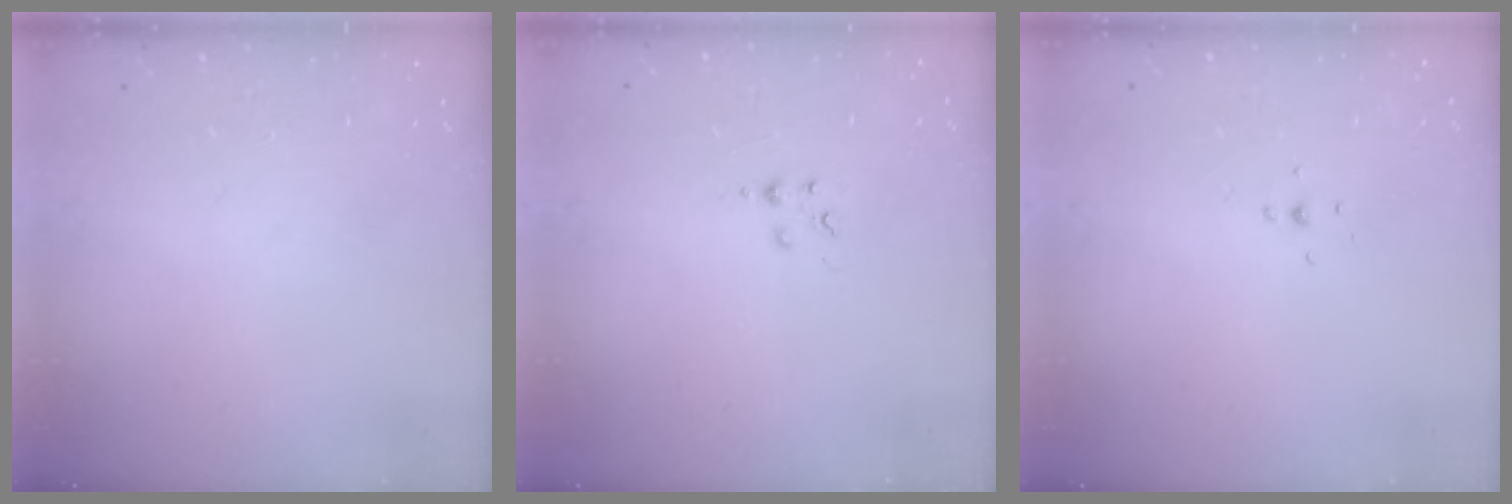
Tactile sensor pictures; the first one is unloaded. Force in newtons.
{"total": 4.3, "press": 4.2, "slide": 0.6}
{"total": 4.2, "press": 4.2, "slide": 0.7}